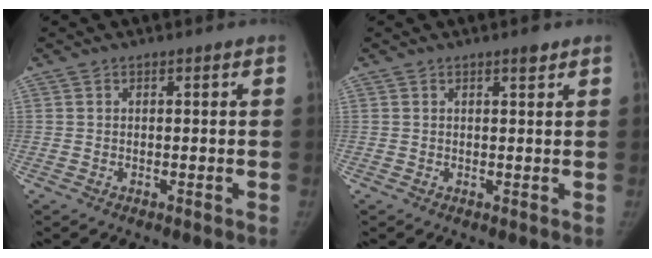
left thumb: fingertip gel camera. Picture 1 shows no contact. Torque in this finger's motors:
{"motor_torque": [0.22, 0.02, 0.18, -0.57, 0.03]}